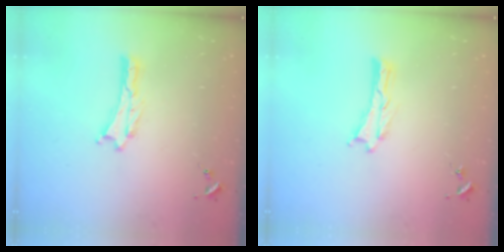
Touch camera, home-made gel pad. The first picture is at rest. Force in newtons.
{"total": 0.0}